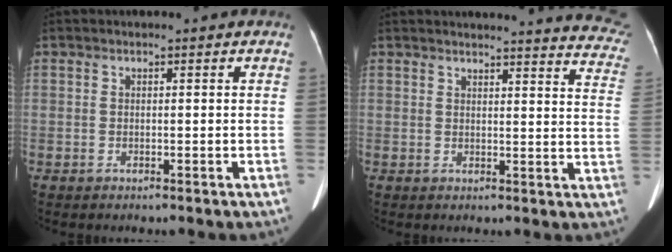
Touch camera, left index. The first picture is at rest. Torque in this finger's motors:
{"motor_torque": [0.89, -1.25, 0.03, 0.00]}